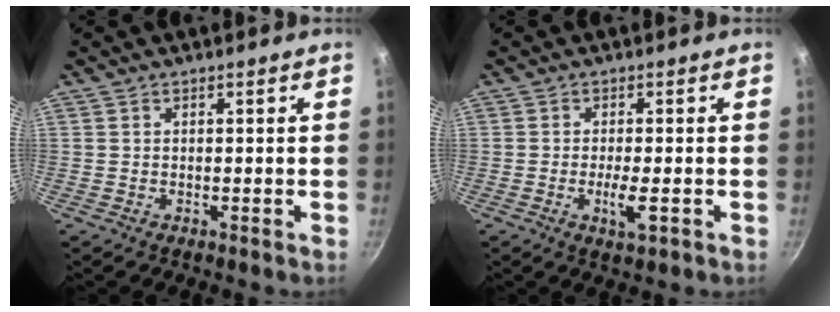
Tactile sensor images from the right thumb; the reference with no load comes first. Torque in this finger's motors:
{"motor_torque": [2.58, 2.43, 0.83, 0.09, 0.02]}